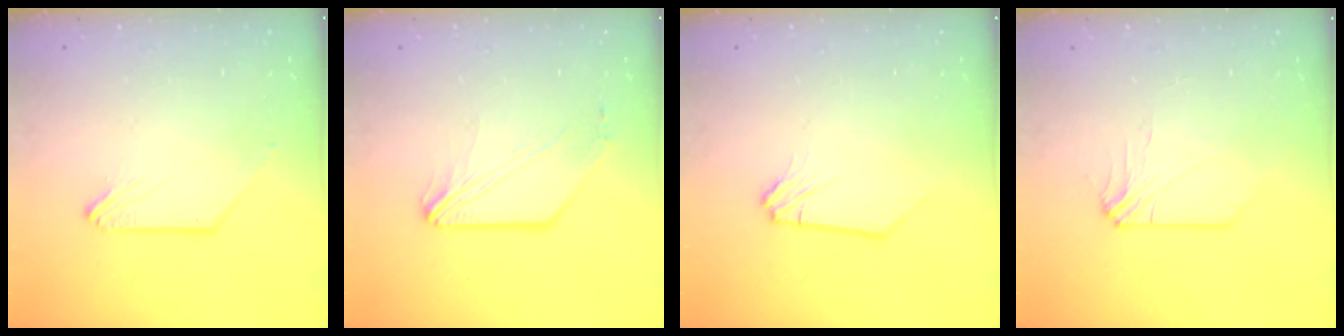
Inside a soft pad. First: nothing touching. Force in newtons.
{"total": 1.3, "press": 1.3, "slide": 0.3}
{"total": 0.0}
{"total": 2.8, "press": 2.7, "slide": 0.6}